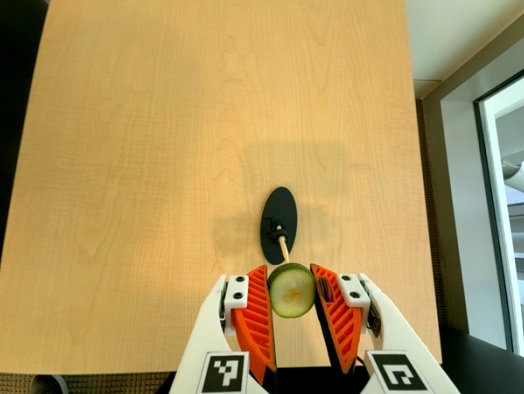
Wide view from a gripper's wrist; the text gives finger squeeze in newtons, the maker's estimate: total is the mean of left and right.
{"total": 7.7, "left": 7.6, "right": 7.9}